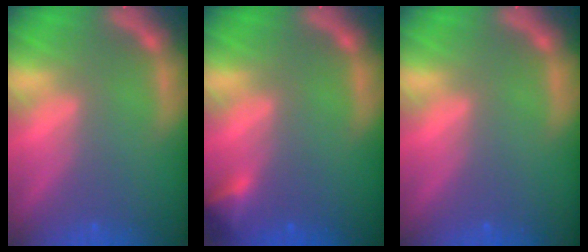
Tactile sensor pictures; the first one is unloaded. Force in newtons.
{"total": 1.9}
{"total": 0.0}